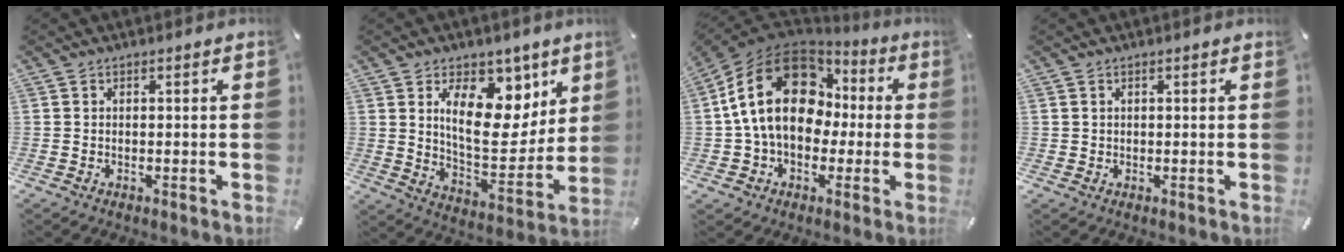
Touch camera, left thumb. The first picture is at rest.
{"total": 16.6, "force": [7.5, 10.1, 10.8], "torque": [-0.146, -0.046, 0.132]}
{"total": 21.8, "force": [2.3, 16.3, 14.4], "torque": [-0.298, 0.011, 0.039]}
{"total": 0.6, "force": [0.4, 0.5, 0.0], "torque": [0.001, 0.002, 0.007]}